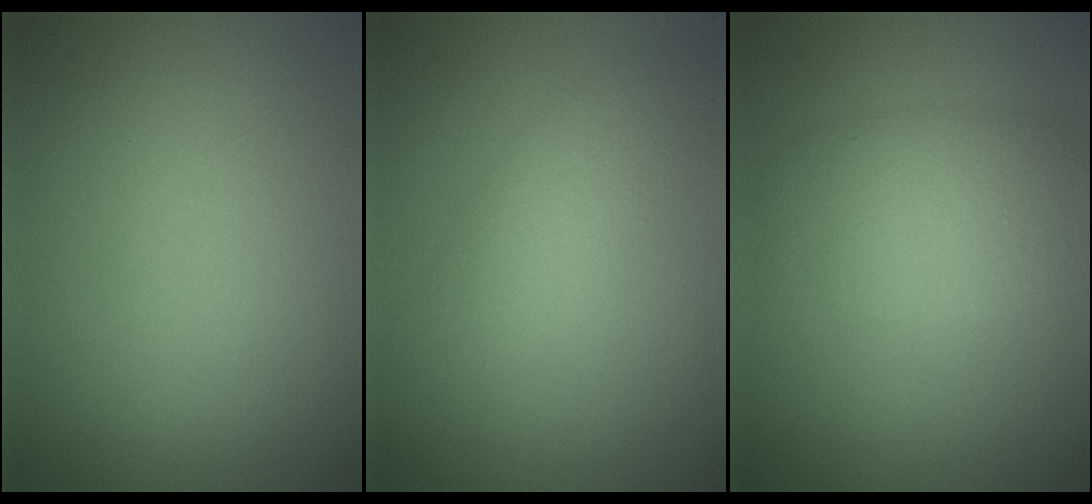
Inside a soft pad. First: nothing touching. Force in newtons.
{"total": 2.8, "press": 2.8, "slide": 0.2}
{"total": 4.6, "press": 4.6, "slide": 0.1}